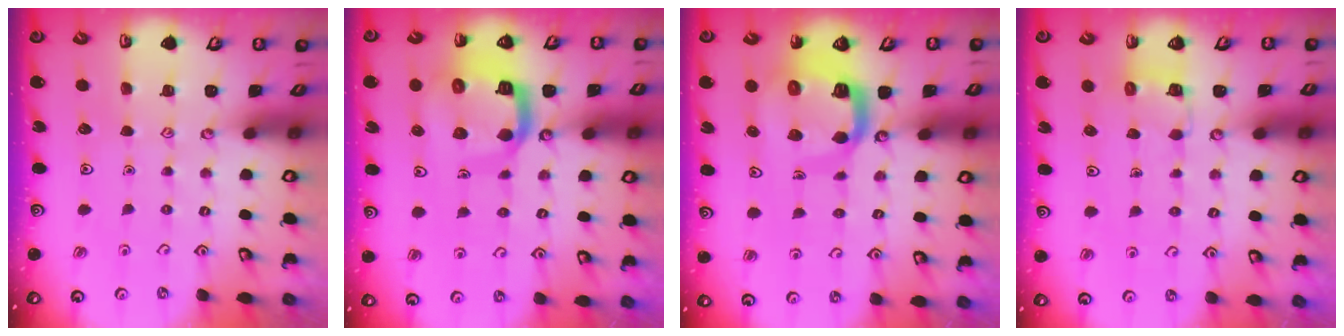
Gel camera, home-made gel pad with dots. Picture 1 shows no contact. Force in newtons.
{"total": 12.4, "press": 12.3, "slide": 1.6}
{"total": 11.0, "press": 10.9, "slide": 1.3}
{"total": 2.8, "press": 2.8, "slide": 0.2}